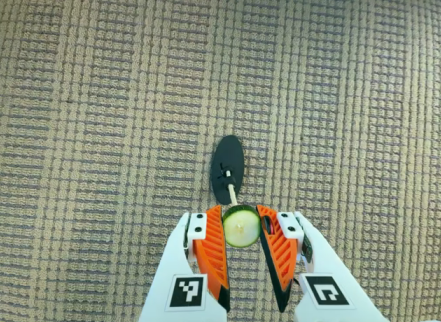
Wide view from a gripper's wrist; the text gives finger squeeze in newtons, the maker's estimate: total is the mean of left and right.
{"total": 8.5, "left": 8.5, "right": 8.4}